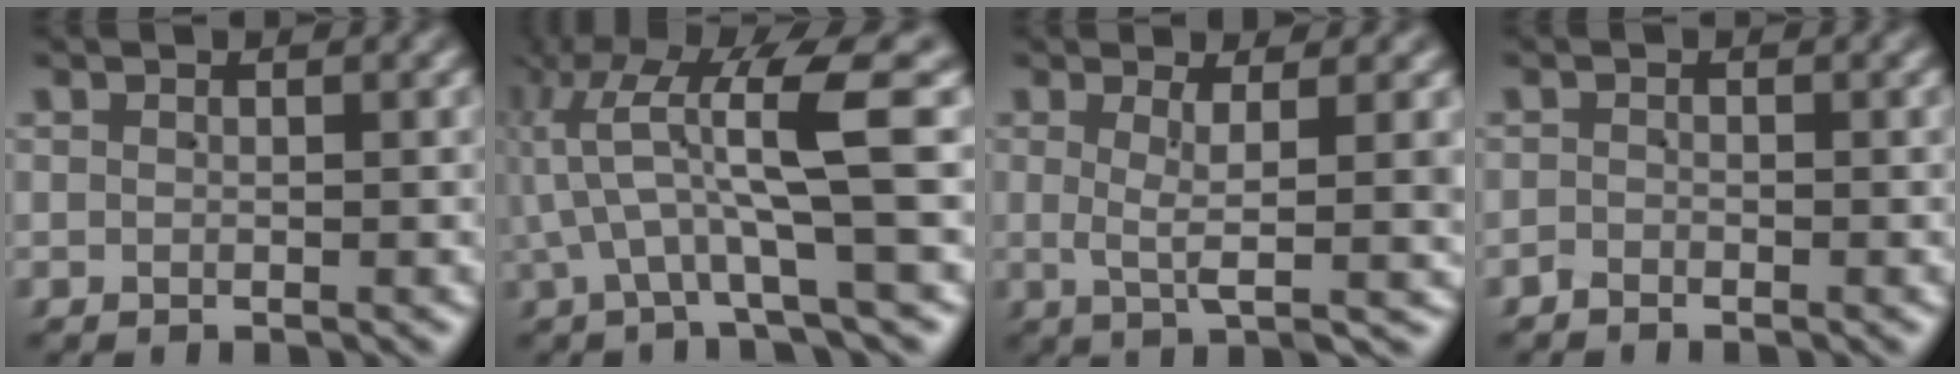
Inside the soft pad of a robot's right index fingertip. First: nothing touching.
{"total": 9.8, "force": [2.7, 4.7, 8.1], "torque": [-0.137, 0.033, 0.023]}
{"total": 4.0, "force": [1.0, 0.0, 3.9], "torque": [-0.060, -0.008, 0.025]}
{"total": 1.1, "force": [-1.1, 0.0, -0.2], "torque": [0.009, 0.000, -0.023]}